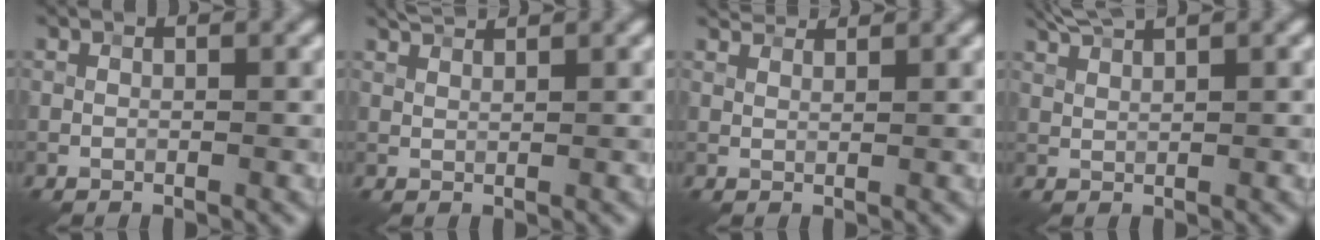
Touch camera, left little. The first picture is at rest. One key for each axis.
{"total": 1.8, "fx": 1.6, "fy": 0.2, "fz": 0.8, "tx": -0.023, "ty": 0.001, "tz": 0.027}
{"total": 2.5, "fx": 2.2, "fy": 0.6, "fz": 1.0, "tx": -0.023, "ty": -0.003, "tz": 0.036}
{"total": 2.4, "fx": 2.0, "fy": 0.4, "fz": 1.4, "tx": -0.033, "ty": 0.003, "tz": 0.040}